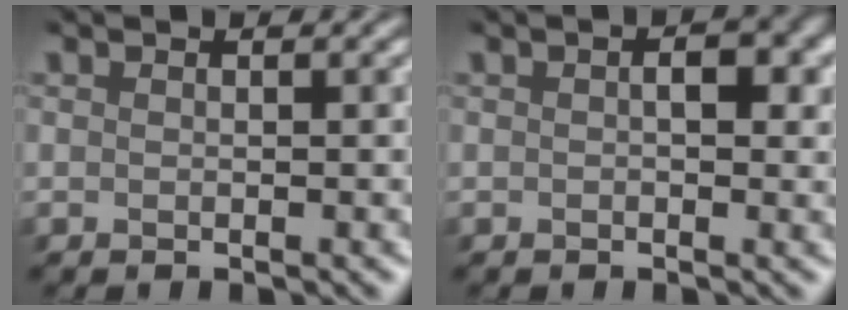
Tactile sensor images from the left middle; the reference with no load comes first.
{"total": 3.0, "force": [0.6, 1.6, 2.5], "torque": [-0.021, 0.006, 0.004]}